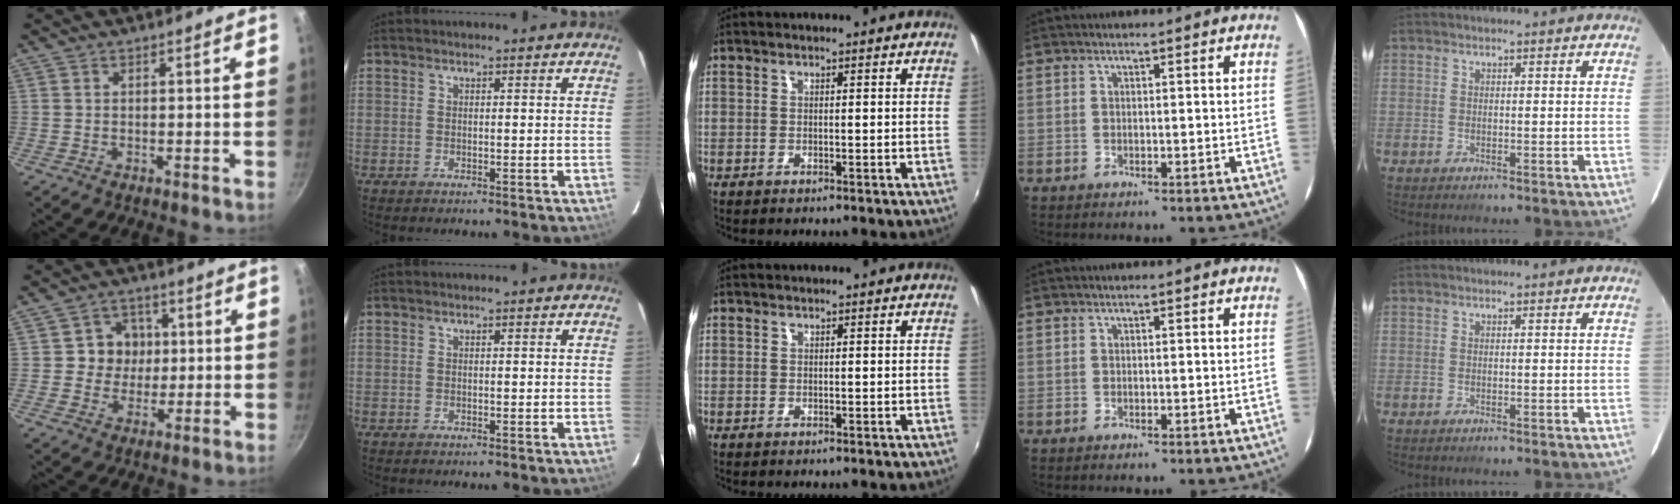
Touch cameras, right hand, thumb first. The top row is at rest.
{"thumb": {"total": 6.7, "force": [0.7, 6.4, 1.9], "torque": [0.013, 0.004, 0.002]}}